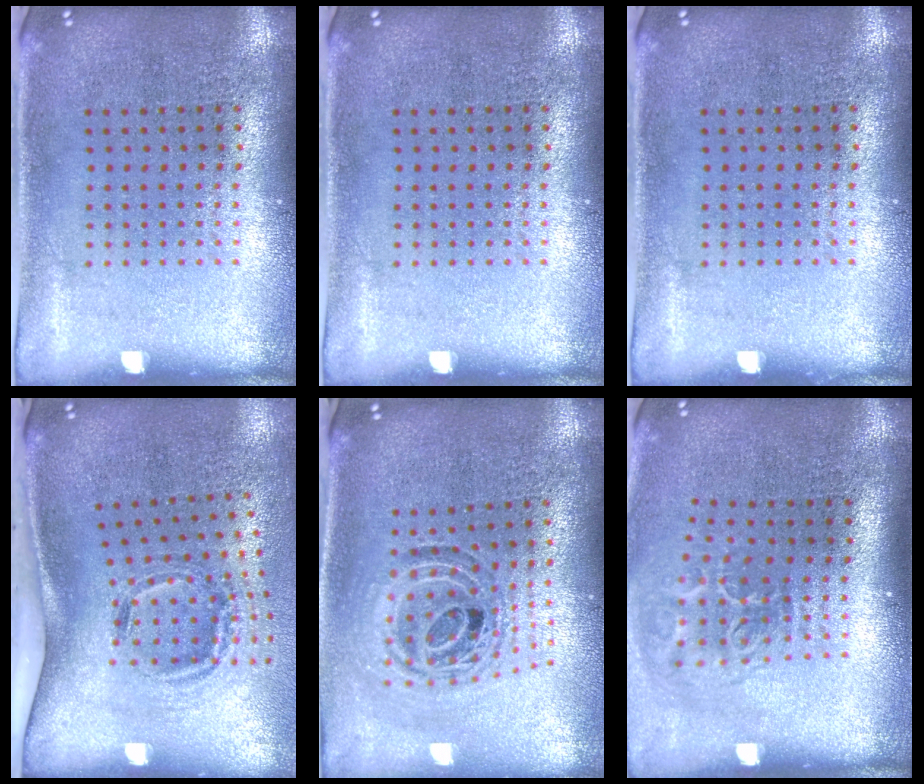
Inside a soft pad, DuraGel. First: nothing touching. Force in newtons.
{"total": 0.0}
{"total": 0.0}
{"total": 1.9, "press": 1.3, "slide": 1.3}
{"total": 1.1, "press": 1.0, "slide": 0.4}
{"total": 2.0, "press": 1.3, "slide": 1.5}